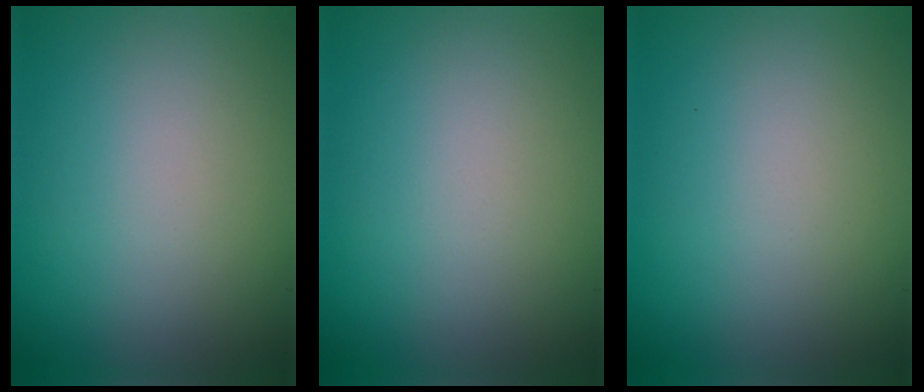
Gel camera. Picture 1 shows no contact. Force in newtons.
{"total": 0.0}
{"total": 0.0}